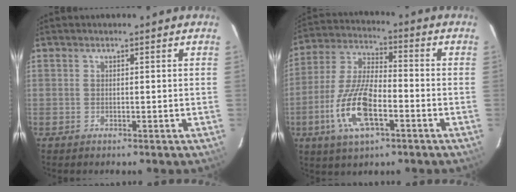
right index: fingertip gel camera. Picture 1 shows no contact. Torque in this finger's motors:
{"motor_torque": [1.80, -0.34, 0.45, 0.13]}